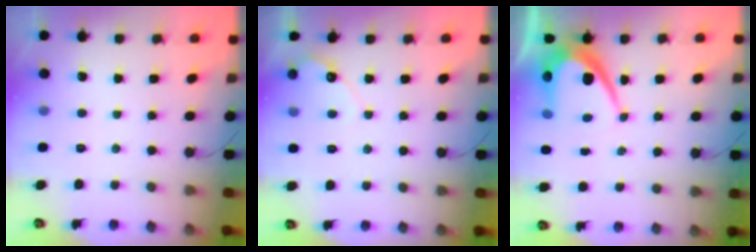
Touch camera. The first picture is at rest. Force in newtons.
{"total": 3.8, "press": 3.8, "slide": 0.2}
{"total": 8.9, "press": 8.9, "slide": 0.6}